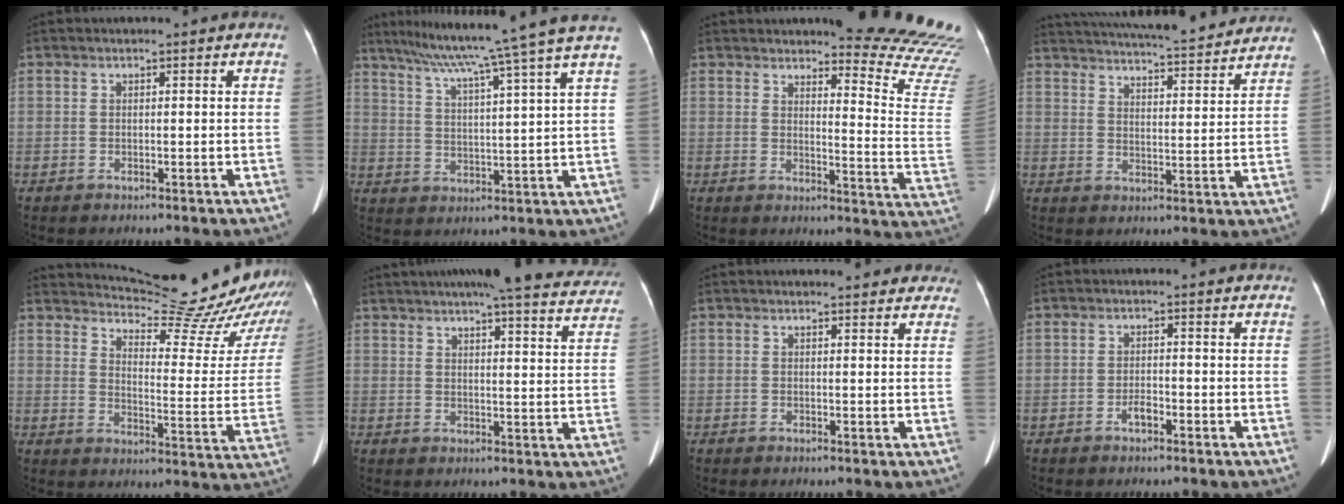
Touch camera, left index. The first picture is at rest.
{"total": 17.9, "force": [14.4, -2.6, 10.2], "torque": [-0.171, -0.009, 0.196]}
{"total": 17.5, "force": [17.1, -0.4, 3.6], "torque": [-0.027, -0.165, 0.168]}
{"total": 21.9, "force": [20.0, 2.7, 8.4], "torque": [-0.138, 0.003, 0.264]}
{"total": 25.2, "force": [24.2, 3.4, 6.3], "torque": [-0.078, -0.112, 0.281]}
{"total": 21.9, "force": [19.5, 2.6, 9.6], "torque": [-0.125, -0.016, 0.226]}
{"total": 6.7, "force": [6.1, 1.9, 2.0], "torque": [-0.008, 0.000, 0.052]}
{"total": 1.7, "force": [-1.2, 0.6, 1.1], "torque": [-0.019, 0.002, -0.021]}